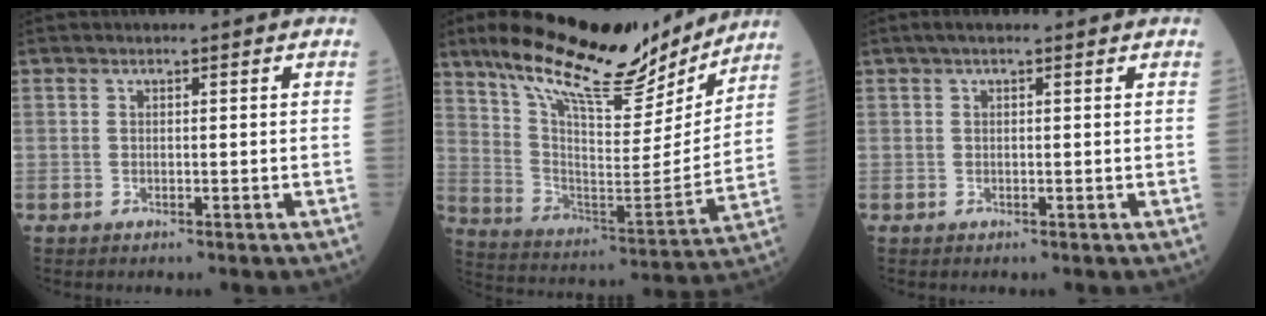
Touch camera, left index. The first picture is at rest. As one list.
[{"total": 23.4, "force": [18.5, 6.4, 12.9], "torque": [-0.219, -0.007, 0.292]}, {"total": 3.6, "force": [2.7, 0.7, 2.3], "torque": [-0.034, 0.029, 0.041]}]